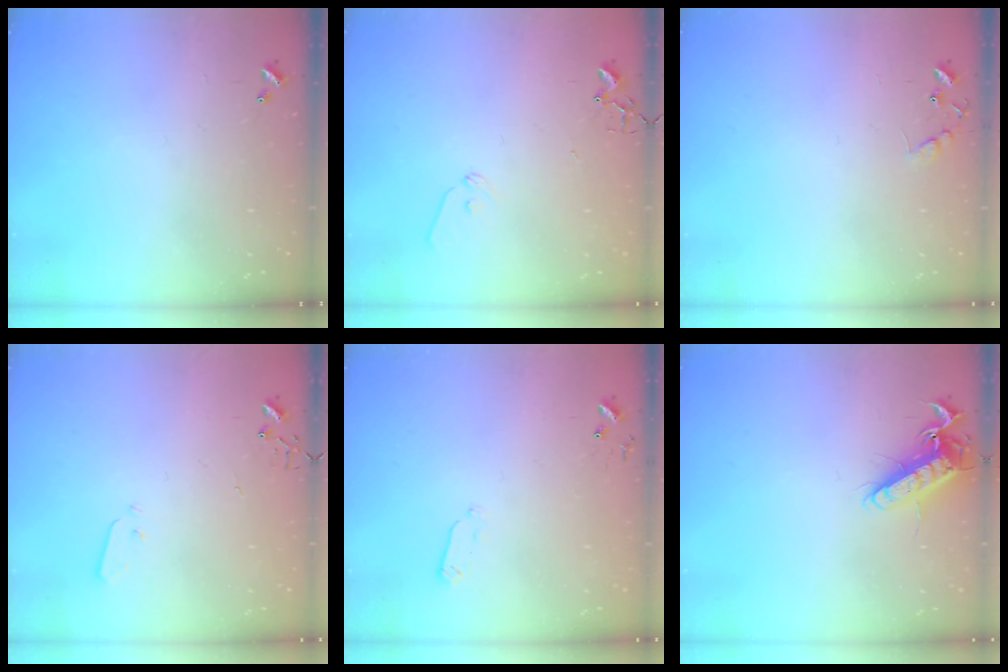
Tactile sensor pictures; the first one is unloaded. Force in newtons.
{"total": 7.0, "press": 6.9, "slide": 0.8}
{"total": 8.9, "press": 8.9, "slide": 0.5}
{"total": 2.9, "press": 2.9, "slide": 0.4}
{"total": 3.7, "press": 3.6, "slide": 0.8}
{"total": 13.3, "press": 13.2, "slide": 1.1}